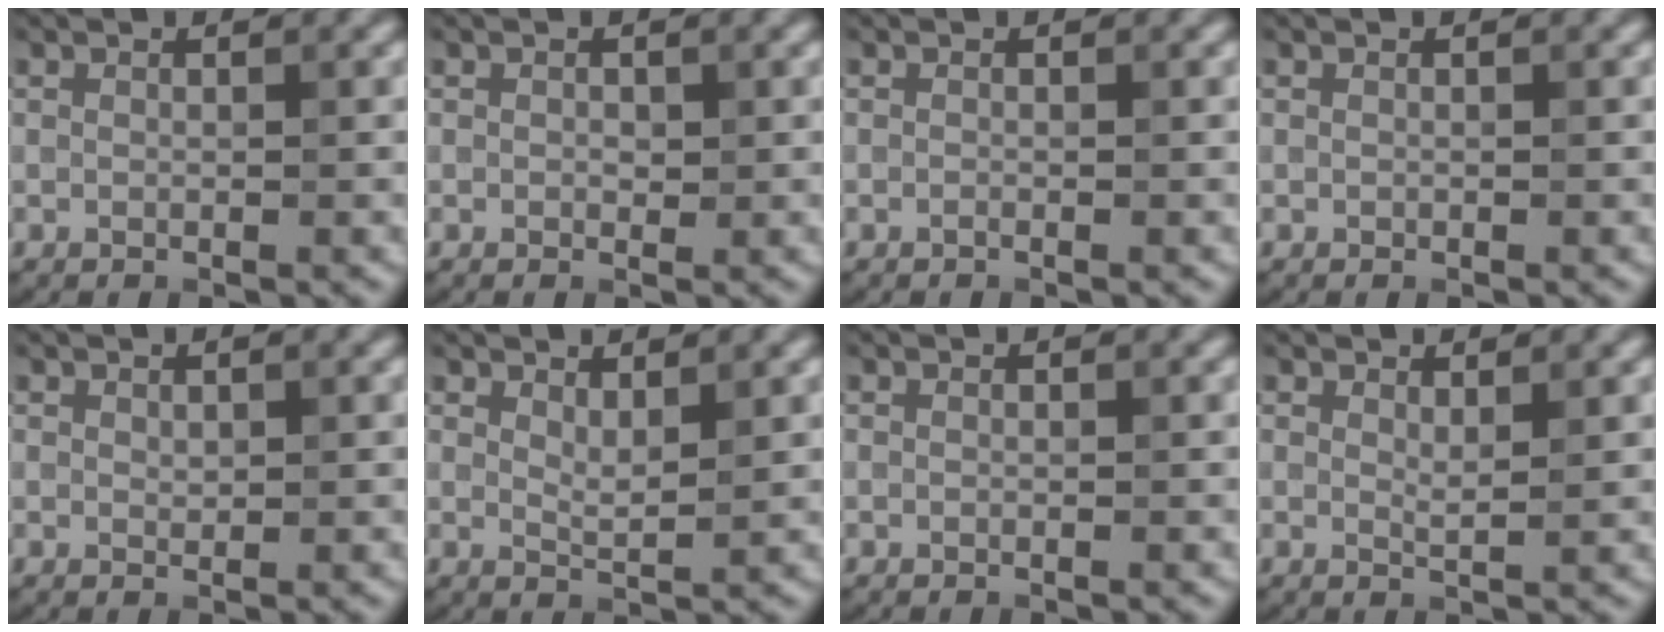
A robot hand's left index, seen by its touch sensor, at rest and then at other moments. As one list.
[{"total": 0.6, "force": [0.1, 0.4, 0.4], "torque": [-0.002, -0.002, 0.000]}, {"total": 0.0}, {"total": 0.0}, {"total": 0.5, "force": [0.4, 0.3, 0.3], "torque": [-0.003, -0.002, 0.009]}, {"total": 1.7, "force": [1.2, 0.3, 1.1], "torque": [-0.021, -0.004, 0.023]}, {"total": 0.0}, {"total": 1.1, "force": [0.9, 0.1, 0.7], "torque": [-0.013, -0.003, 0.015]}]